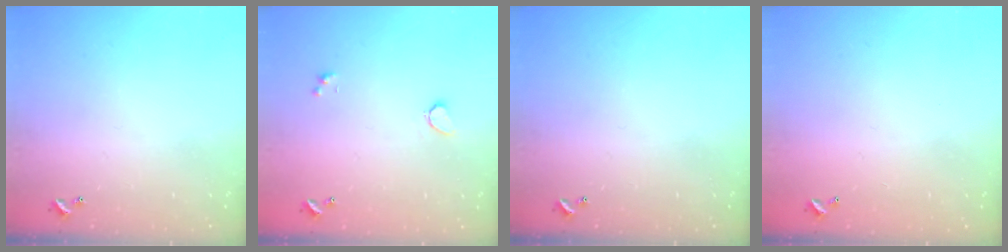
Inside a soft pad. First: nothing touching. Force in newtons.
{"total": 0.6, "press": 0.4, "slide": 0.5}
{"total": 0.0}
{"total": 2.9, "press": 2.9, "slide": 0.1}